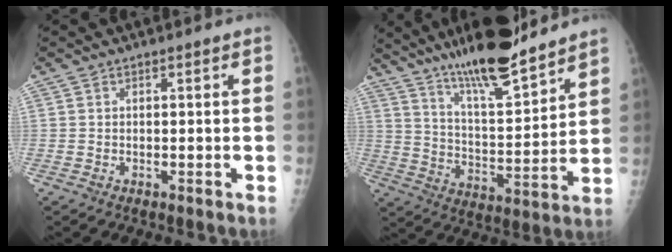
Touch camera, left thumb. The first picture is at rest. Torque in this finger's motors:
{"motor_torque": [0.41, 0.33, 1.16, -1.00, 0.12]}